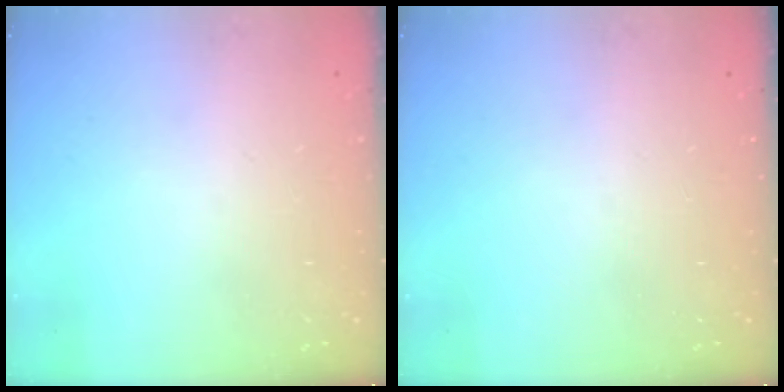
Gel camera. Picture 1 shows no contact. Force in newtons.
{"total": 0.0}